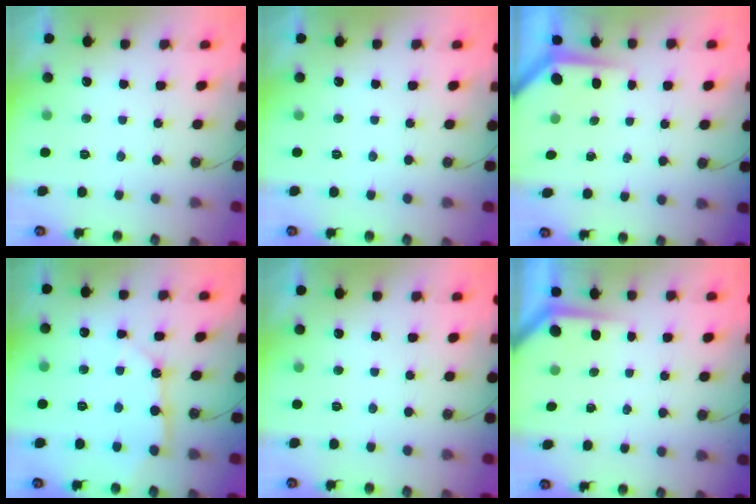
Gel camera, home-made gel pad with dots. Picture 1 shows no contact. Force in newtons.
{"total": 0.0}
{"total": 3.7, "press": 3.7, "slide": 0.3}
{"total": 10.4, "press": 10.3, "slide": 1.4}
{"total": 0.0}
{"total": 2.7, "press": 2.7, "slide": 0.4}